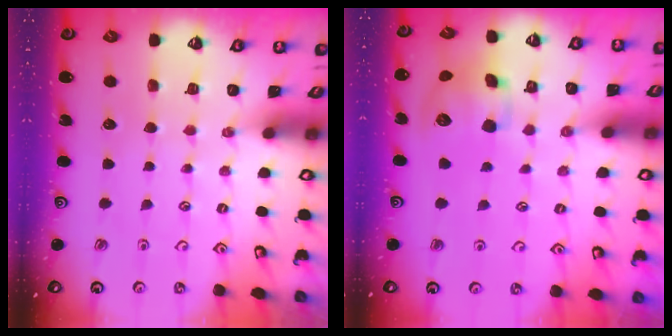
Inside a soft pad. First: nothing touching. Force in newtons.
{"total": 11.0, "press": 10.8, "slide": 1.8}